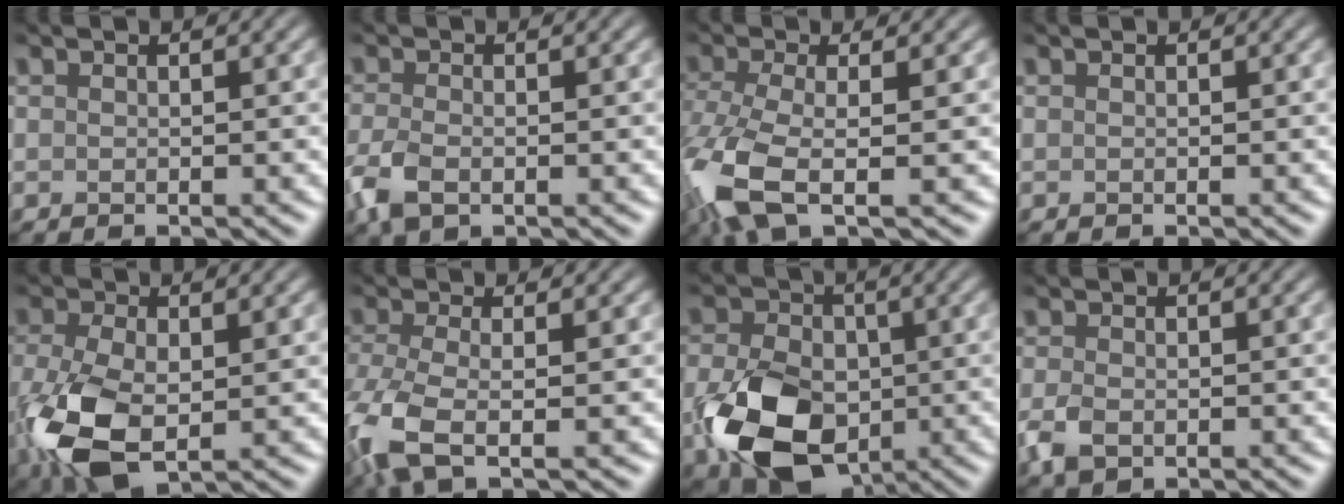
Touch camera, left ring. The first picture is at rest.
{"total": 3.0, "force": [-1.3, 1.6, 2.2], "torque": [-0.059, -0.007, -0.032]}
{"total": 7.4, "force": [-3.1, 2.7, 6.1], "torque": [-0.154, -0.017, -0.071]}
{"total": 0.0}
{"total": 7.7, "force": [-1.7, 4.6, 6.0], "torque": [-0.151, -0.025, -0.030]}
{"total": 5.7, "force": [-2.5, 2.0, 4.7], "torque": [-0.118, -0.012, -0.061]}
{"total": 10.3, "force": [-2.6, 7.2, 6.8], "torque": [-0.150, -0.021, -0.055]}
{"total": 2.4, "force": [-0.9, 1.5, 1.6], "torque": [-0.039, -0.007, -0.018]}